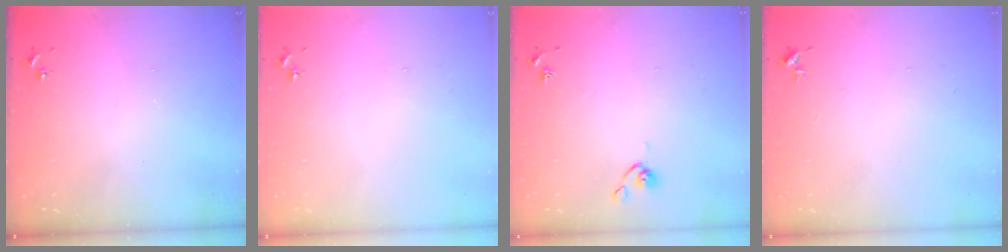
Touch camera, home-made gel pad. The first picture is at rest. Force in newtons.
{"total": 0.0}
{"total": 4.9, "press": 4.9, "slide": 0.7}
{"total": 3.4, "press": 3.3, "slide": 0.5}